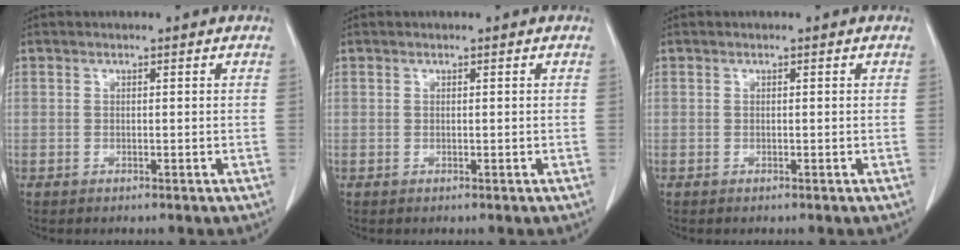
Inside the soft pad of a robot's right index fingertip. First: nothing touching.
{"total": 0.0}
{"total": 0.0}